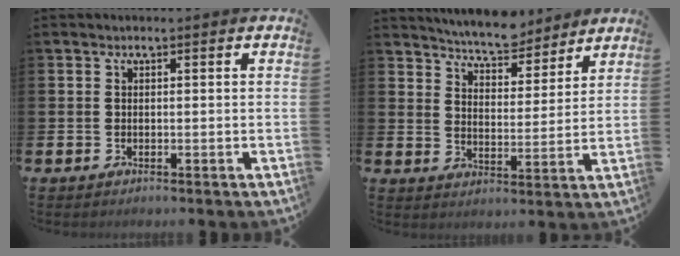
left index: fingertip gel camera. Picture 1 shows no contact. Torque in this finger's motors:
{"motor_torque": [0.48, -1.66, 0.40, 0.08]}